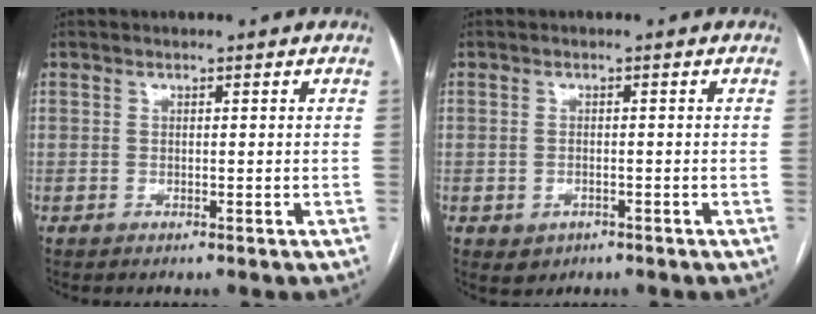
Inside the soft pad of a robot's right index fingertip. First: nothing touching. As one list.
[{"total": 2.2, "force": [-0.9, 1.7, 1.0], "torque": [-0.016, 0.001, -0.002]}]